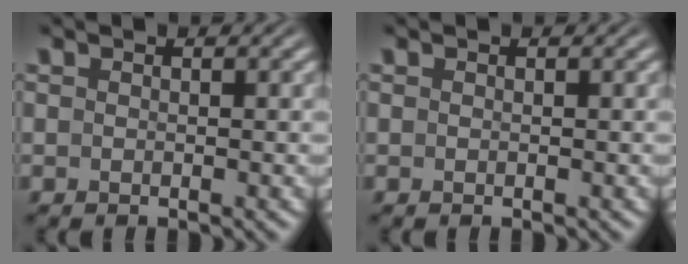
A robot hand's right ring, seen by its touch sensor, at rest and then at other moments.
{"total": 0.0}